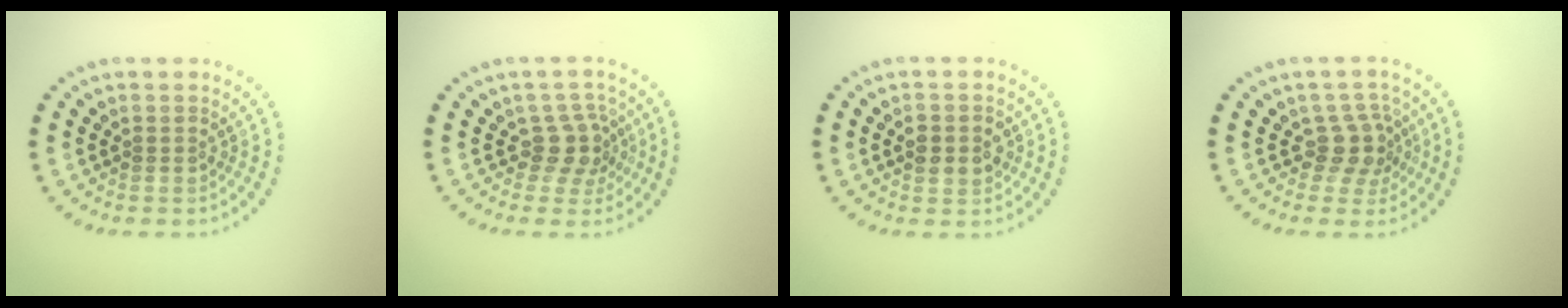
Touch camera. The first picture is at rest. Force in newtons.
{"total": 2.6, "press": 2.0, "slide": 1.7}
{"total": 2.1, "press": 2.1, "slide": 0.0}
{"total": 2.6, "press": 2.1, "slide": 1.6}